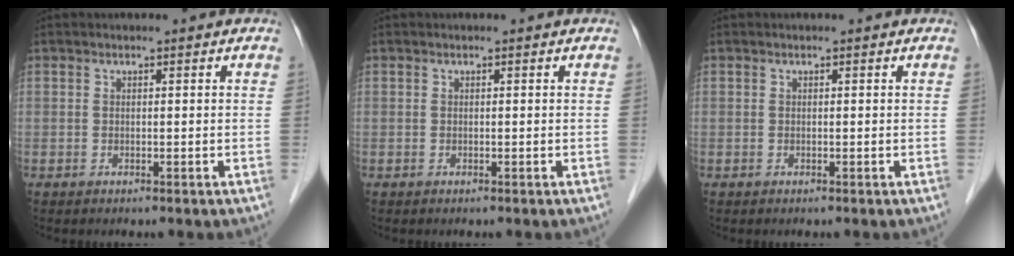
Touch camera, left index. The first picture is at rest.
{"total": 0.0}
{"total": 0.0}